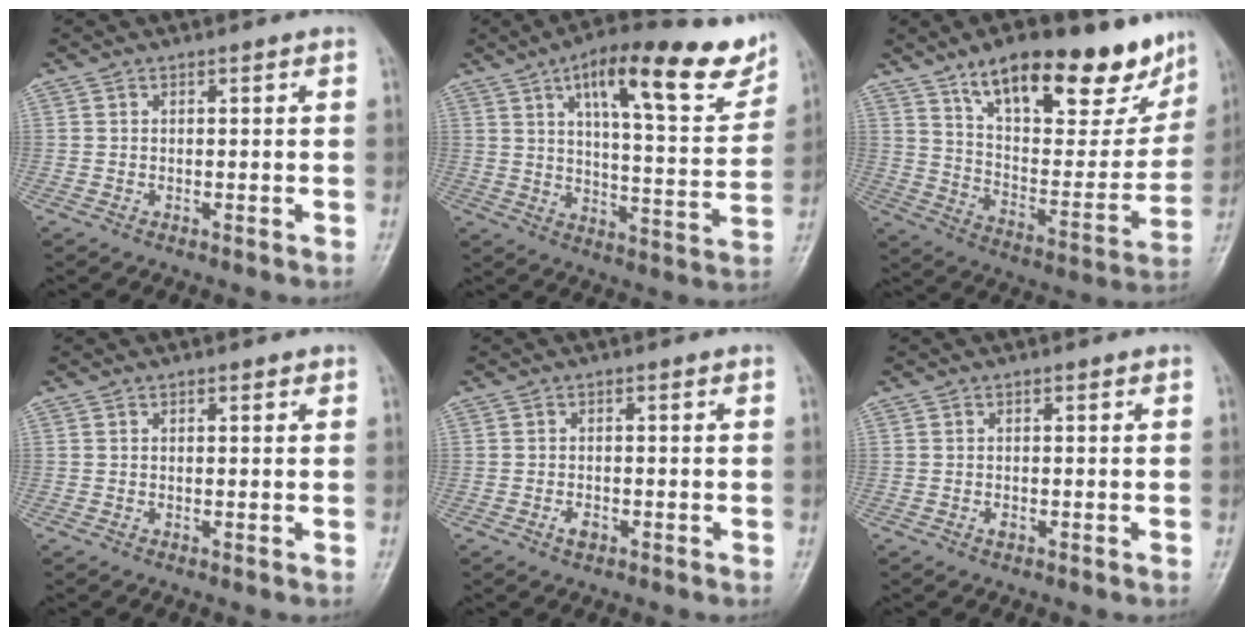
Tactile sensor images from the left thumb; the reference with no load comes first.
{"total": 20.3, "force": [11.8, 5.9, 15.4], "torque": [-0.186, -0.039, 0.176]}
{"total": 24.9, "force": [16.8, 9.7, 15.6], "torque": [-0.176, -0.058, 0.264]}
{"total": 0.9, "force": [0.6, 0.4, 0.5], "torque": [-0.005, -0.002, 0.006]}
{"total": 1.6, "force": [-0.7, 1.0, 1.1], "torque": [-0.019, 0.001, -0.013]}
{"total": 0.7, "force": [-0.2, 0.4, 0.5], "torque": [-0.007, -0.001, -0.004]}